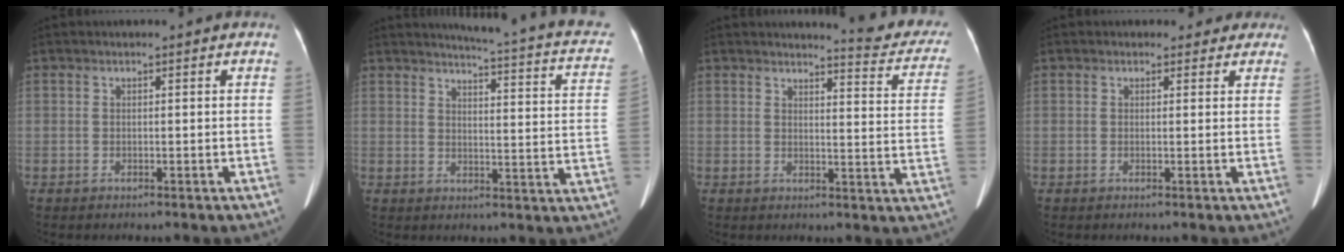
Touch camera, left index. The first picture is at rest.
{"total": 16.5, "force": [14.1, 1.9, 8.4], "torque": [-0.102, -0.047, 0.139]}
{"total": 10.5, "force": [10.1, 0.9, 2.7], "torque": [-0.016, -0.053, 0.093]}
{"total": 2.8, "force": [2.1, 1.8, 0.2], "torque": [0.012, -0.001, 0.011]}